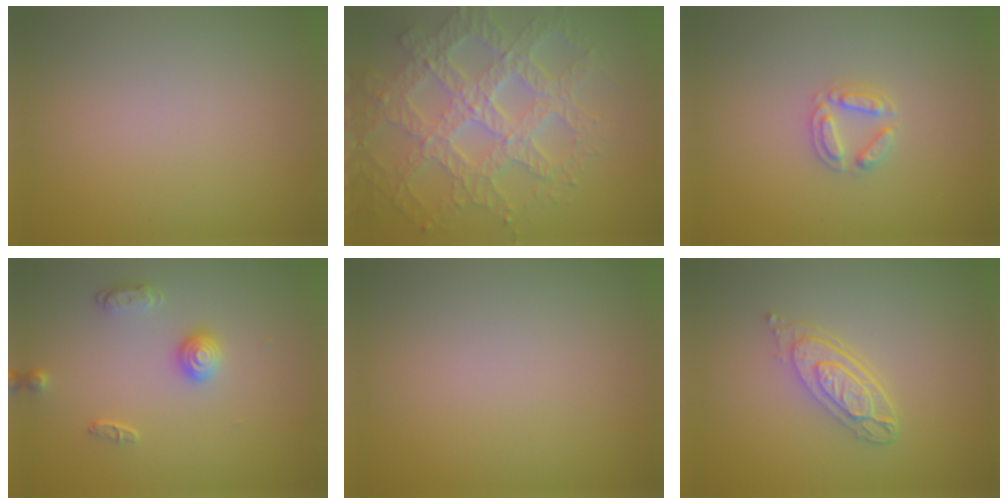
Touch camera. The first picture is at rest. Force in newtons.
{"total": 8.0, "press": 6.1, "slide": 5.2}
{"total": 2.2, "press": 2.2, "slide": 0.3}
{"total": 2.1, "press": 1.6, "slide": 1.4}
{"total": 0.0}
{"total": 3.7, "press": 2.8, "slide": 2.3}